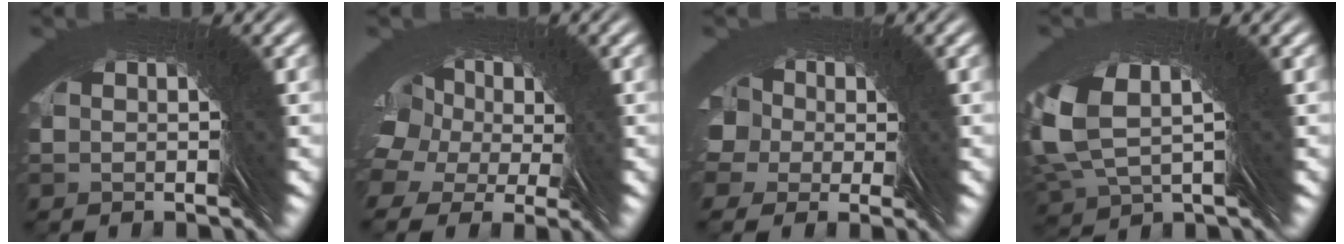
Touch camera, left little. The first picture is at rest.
{"total": 6.8, "force": [4.5, 4.1, 3.0], "torque": [-0.055, 0.023, 0.054]}
{"total": 6.0, "force": [1.9, 4.6, 3.3], "torque": [-0.064, -0.005, 0.027]}
{"total": 4.1, "force": [1.7, 3.1, 2.2], "torque": [-0.081, 0.001, 0.020]}